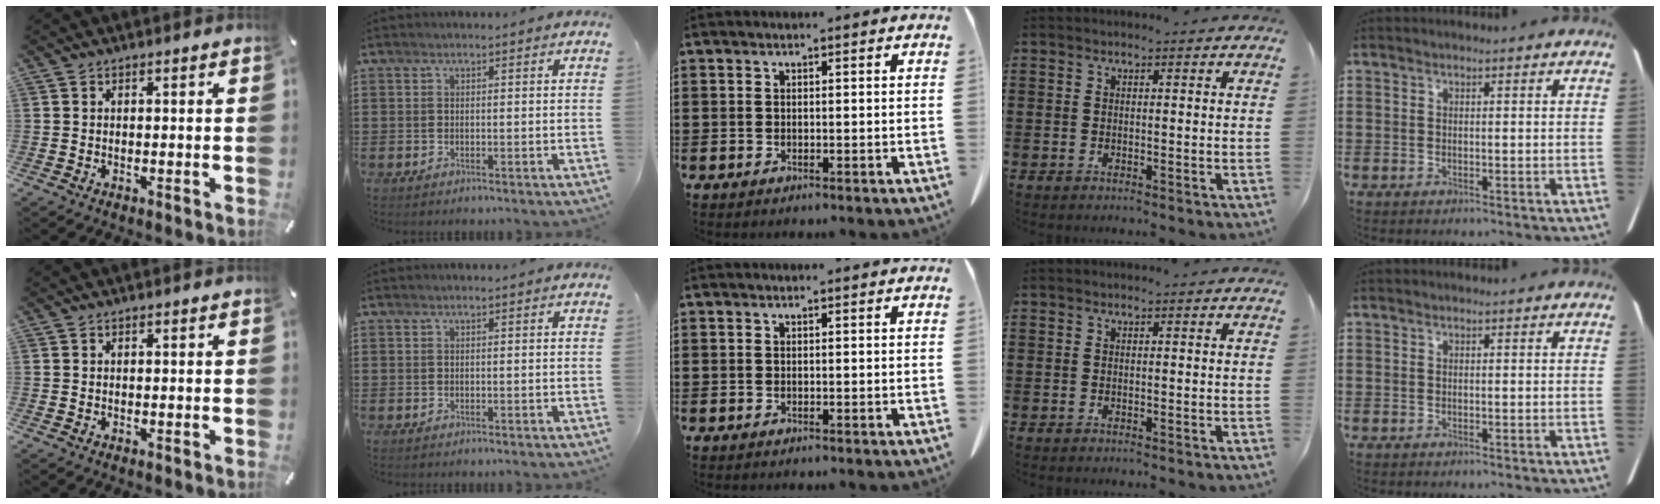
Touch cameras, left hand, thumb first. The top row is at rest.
{}